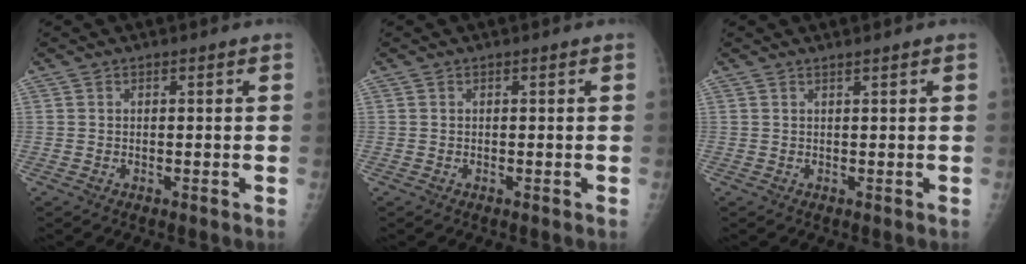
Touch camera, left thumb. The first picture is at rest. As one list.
[{"total": 0.0}, {"total": 0.5, "force": [0.5, 0.1, 0.2], "torque": [-0.005, -0.003, 0.008]}]